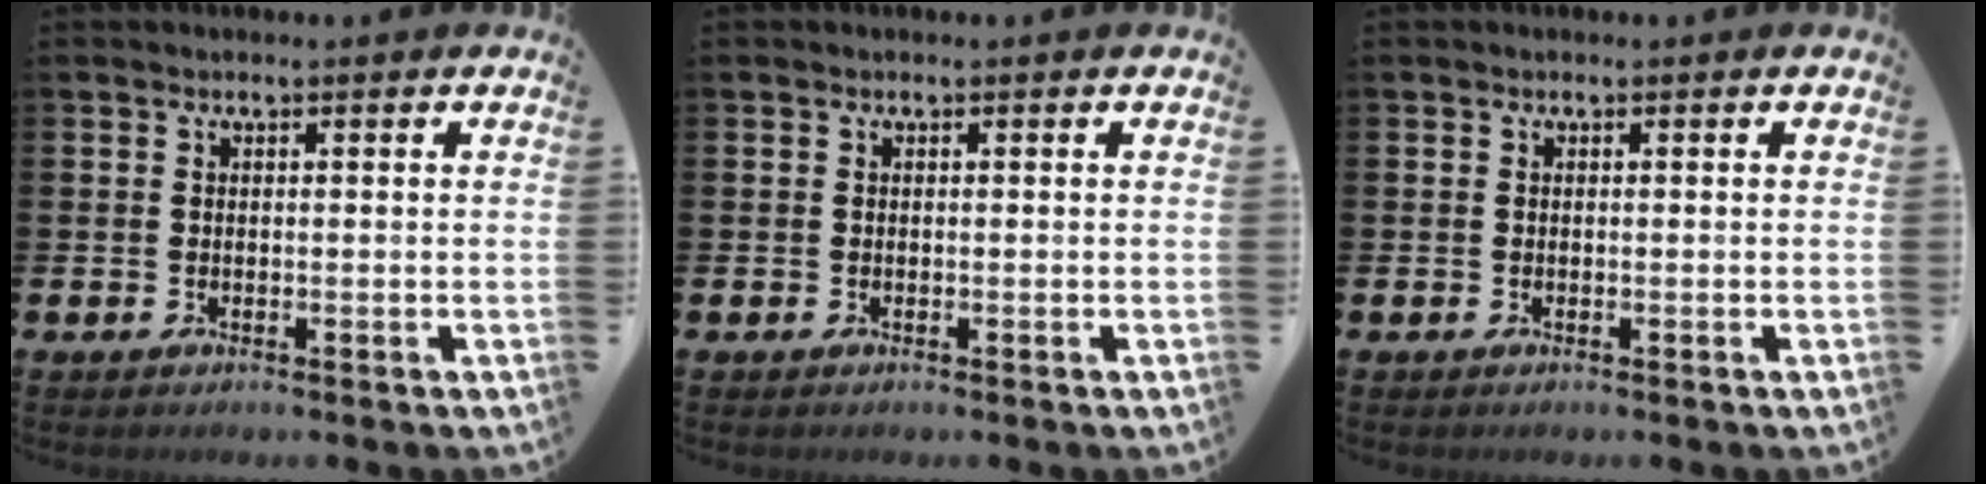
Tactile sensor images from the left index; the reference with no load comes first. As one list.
[{"total": 0.0}, {"total": 0.0}]